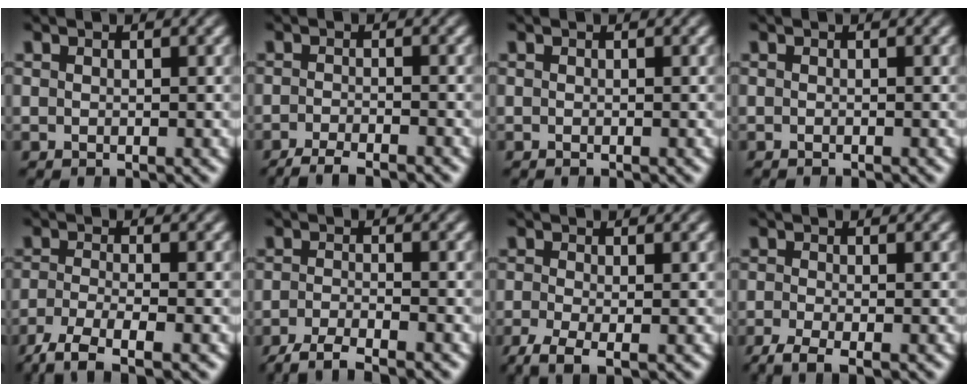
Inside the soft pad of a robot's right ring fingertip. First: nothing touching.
{"total": 3.5, "force": [-3.2, 0.9, 1.1], "torque": [-0.019, -0.008, -0.053]}
{"total": 0.0}
{"total": 0.6, "force": [-0.6, -0.1, 0.0], "torque": [-0.002, -0.002, -0.008]}
{"total": 6.1, "force": [-4.2, 2.1, 3.9], "torque": [-0.074, -0.031, -0.052]}
{"total": 5.0, "force": [-4.2, 1.4, 2.2], "torque": [-0.036, -0.015, -0.063]}
{"total": 3.9, "force": [-2.2, 1.7, 2.7], "torque": [-0.064, -0.028, -0.025]}
{"total": 3.5, "force": [-2.4, 1.4, 2.1], "torque": [-0.049, -0.018, -0.032]}